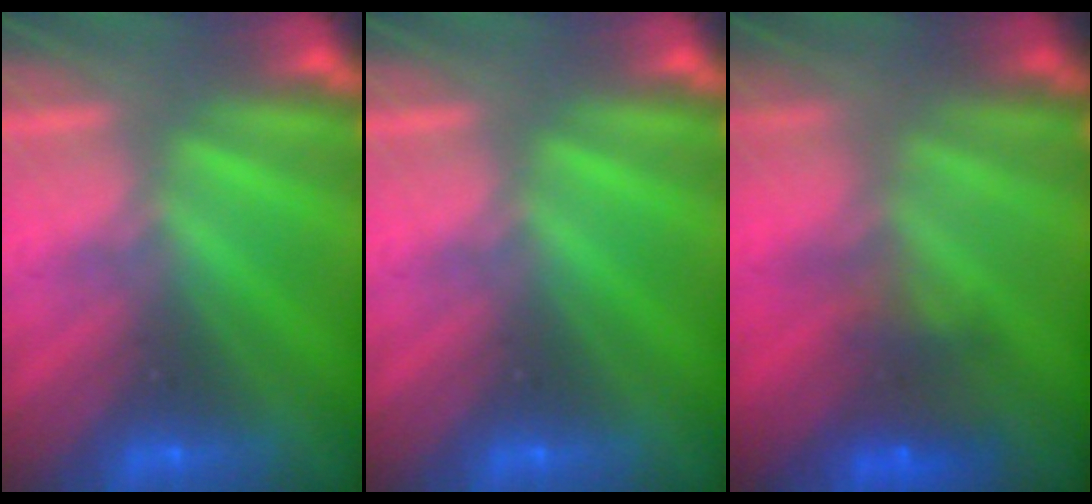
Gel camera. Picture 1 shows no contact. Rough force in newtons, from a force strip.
{"total": 0.0}
{"total": 4.7}